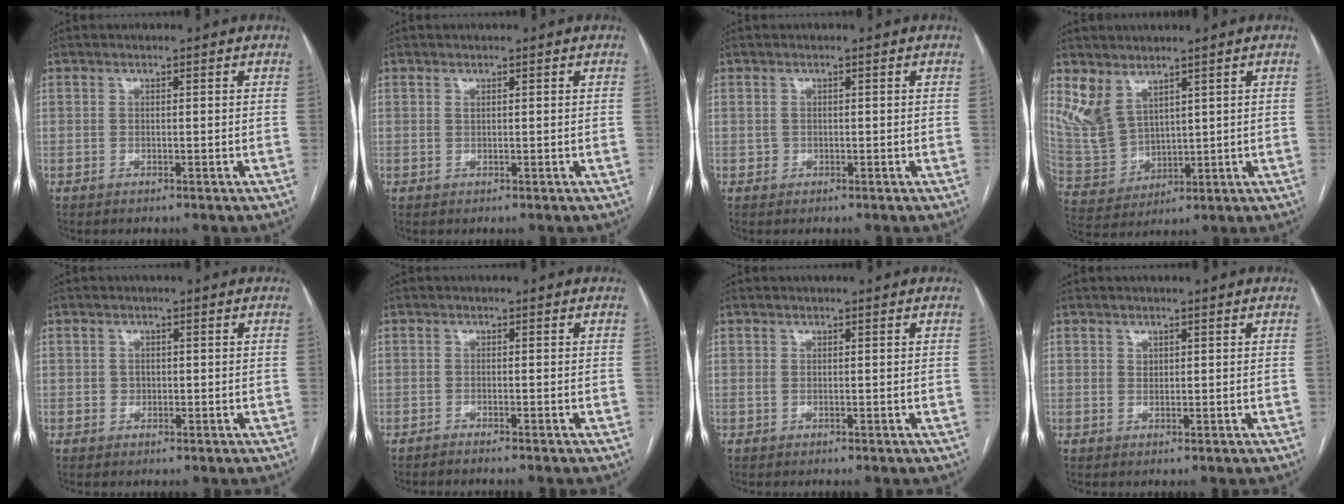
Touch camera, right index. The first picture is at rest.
{"total": 0.0}
{"total": 0.6, "force": [0.1, 0.6, 0.1], "torque": [0.002, 0.002, 0.002]}
{"total": 8.1, "force": [5.2, 4.6, 4.2], "torque": [-0.099, 0.004, 0.126]}
{"total": 1.1, "force": [-0.1, 1.0, 0.3], "torque": [-0.003, 0.003, 0.001]}
{"total": 2.8, "force": [-2.5, -0.5, 1.3], "torque": [-0.012, 0.004, -0.033]}
{"total": 0.0}
{"total": 0.8, "force": [0.4, 0.6, 0.3], "torque": [0.000, -0.003, 0.007]}